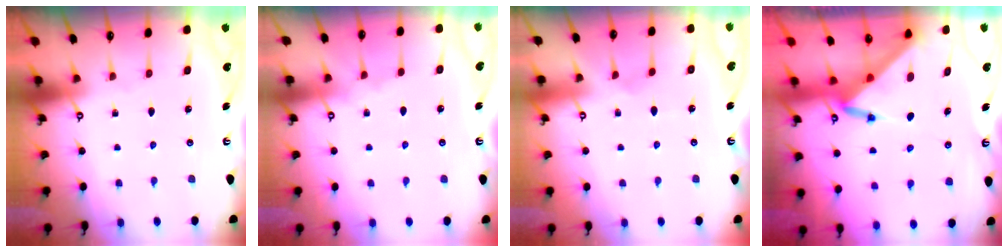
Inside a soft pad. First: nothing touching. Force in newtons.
{"total": 3.7, "press": 3.7, "slide": 0.6}
{"total": 2.8, "press": 2.8, "slide": 0.5}
{"total": 3.6, "press": 3.6, "slide": 0.2}